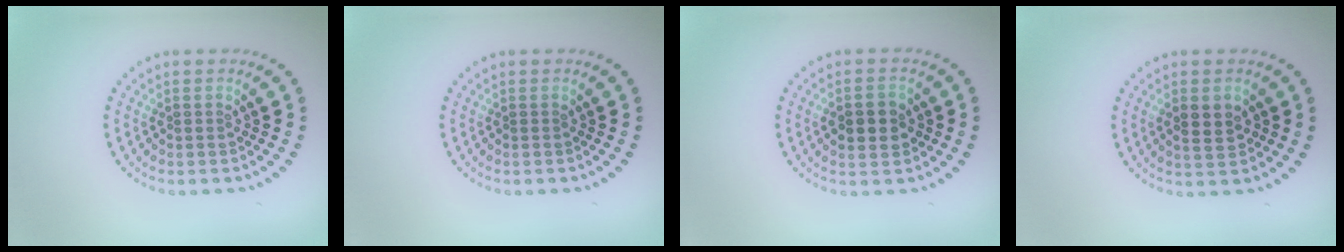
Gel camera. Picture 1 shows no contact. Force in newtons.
{"total": 0.0}
{"total": 3.2, "press": 3.2, "slide": 0.1}
{"total": 2.6, "press": 2.6, "slide": 0.1}